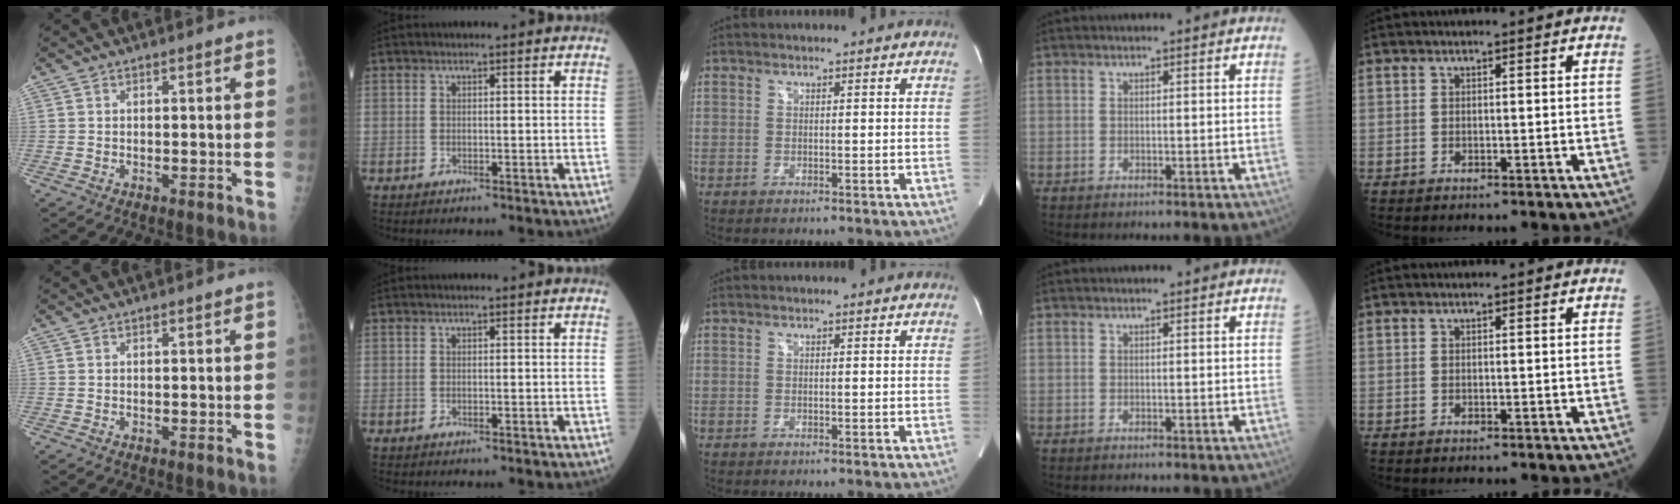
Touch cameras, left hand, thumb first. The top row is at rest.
{}